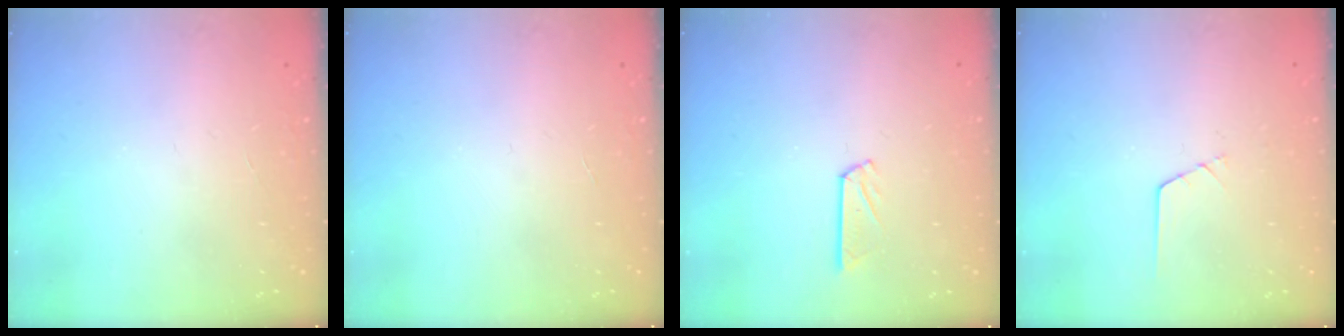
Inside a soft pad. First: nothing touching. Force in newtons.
{"total": 0.0}
{"total": 5.2, "press": 5.2, "slide": 0.3}
{"total": 0.6, "press": 0.6, "slide": 0.2}